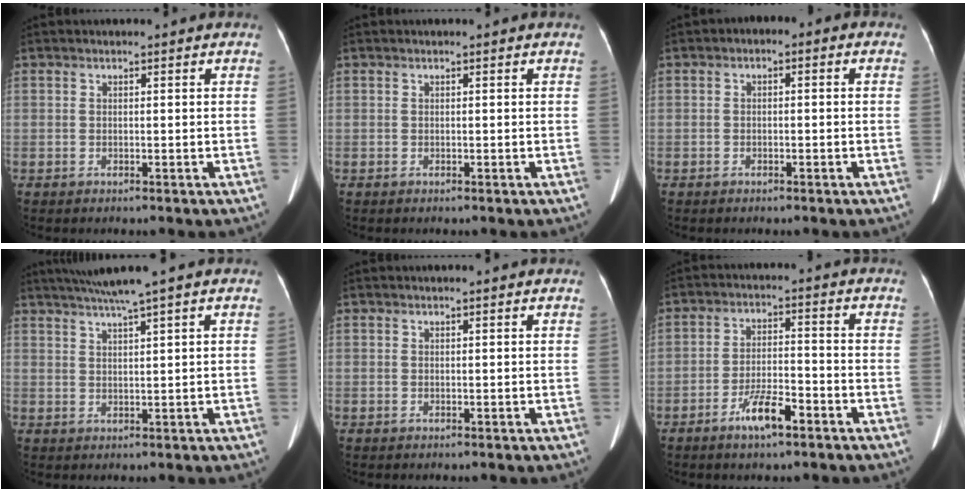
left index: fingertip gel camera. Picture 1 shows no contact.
{"total": 0.0}
{"total": 2.0, "force": [-0.7, 1.4, 1.2], "torque": [-0.011, 0.015, -0.016]}
{"total": 5.4, "force": [4.0, -1.4, 3.2], "torque": [-0.057, 0.014, 0.074]}
{"total": 1.3, "force": [1.2, 0.0, 0.5], "torque": [-0.008, 0.013, 0.015]}
{"total": 6.0, "force": [-3.8, 1.3, 4.5], "torque": [-0.088, 0.000, -0.068]}